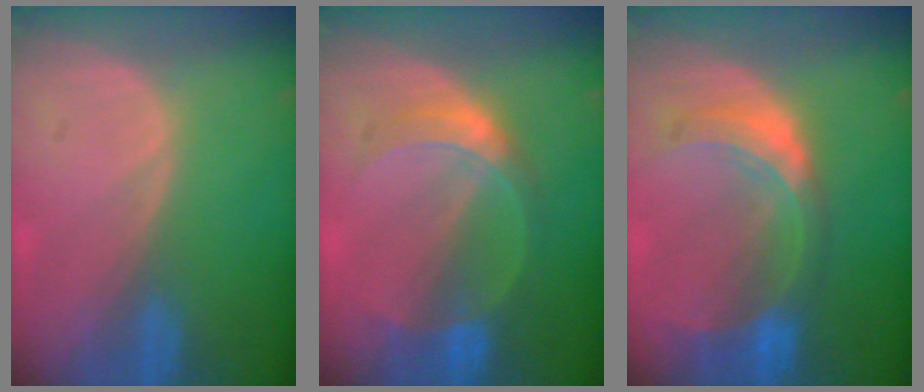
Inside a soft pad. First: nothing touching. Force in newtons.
{"total": 5.6, "press": 5.6, "slide": 0.1}
{"total": 8.1, "press": 7.2, "slide": 3.8}